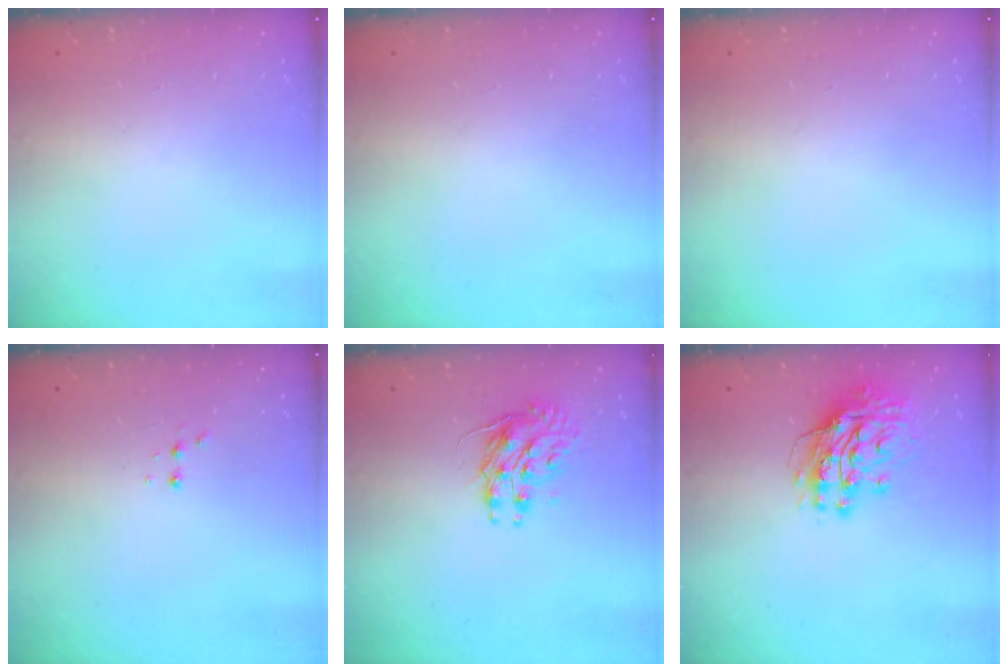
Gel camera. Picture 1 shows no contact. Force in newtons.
{"total": 0.0}
{"total": 0.0}
{"total": 2.9, "press": 2.7, "slide": 1.0}
{"total": 8.9, "press": 8.9, "slide": 0.3}
{"total": 13.2, "press": 13.1, "slide": 1.2}